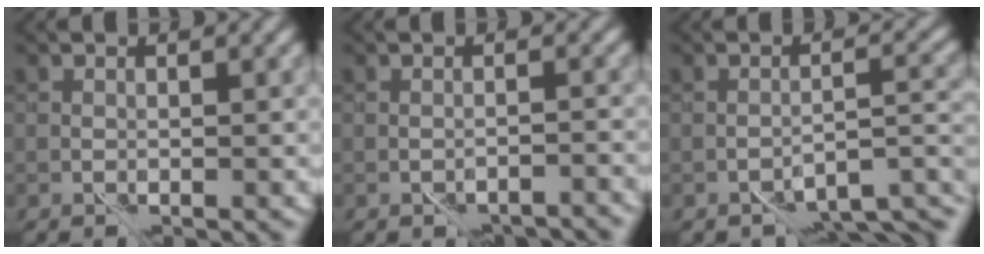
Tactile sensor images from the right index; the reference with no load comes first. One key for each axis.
{"total": 2.8, "fx": -2.4, "fy": 0.7, "fz": 1.3, "tx": -0.016, "ty": -0.006, "tz": -0.034}
{"total": 5.0, "fx": -3.7, "fy": 1.4, "fz": 3.1, "tx": -0.039, "ty": -0.002, "tz": -0.053}